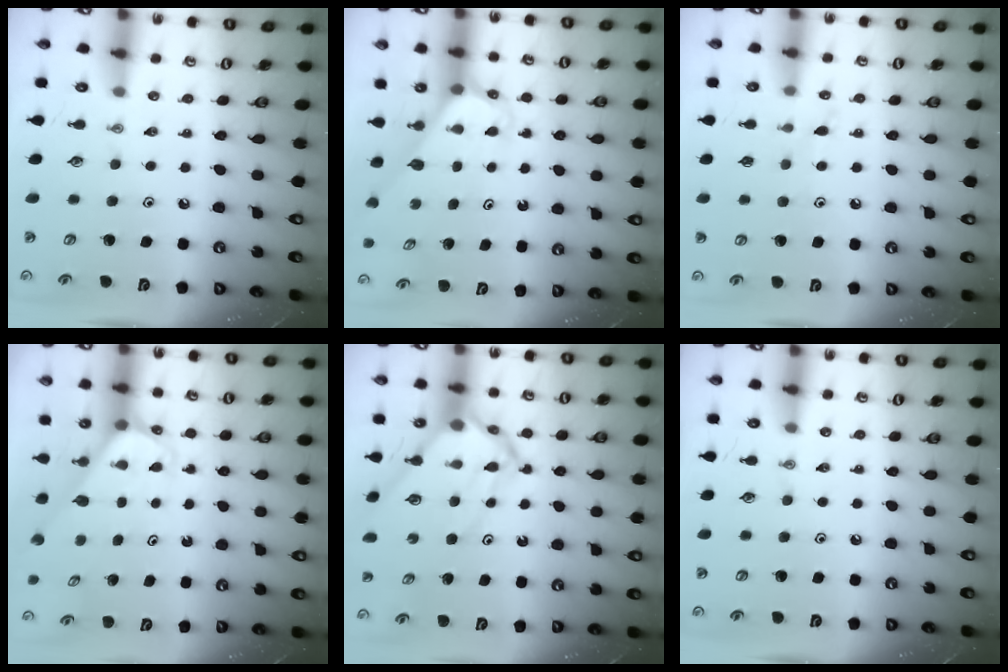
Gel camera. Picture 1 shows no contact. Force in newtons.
{"total": 3.2, "press": 3.2, "slide": 0.2}
{"total": 6.6, "press": 6.6, "slide": 0.7}
{"total": 2.6, "press": 2.6, "slide": 0.1}
{"total": 9.7, "press": 9.7, "slide": 0.8}
{"total": 0.0}